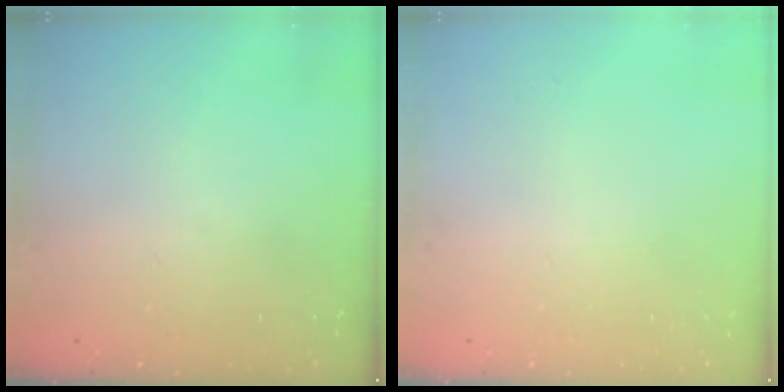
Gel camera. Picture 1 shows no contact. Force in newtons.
{"total": 0.0}